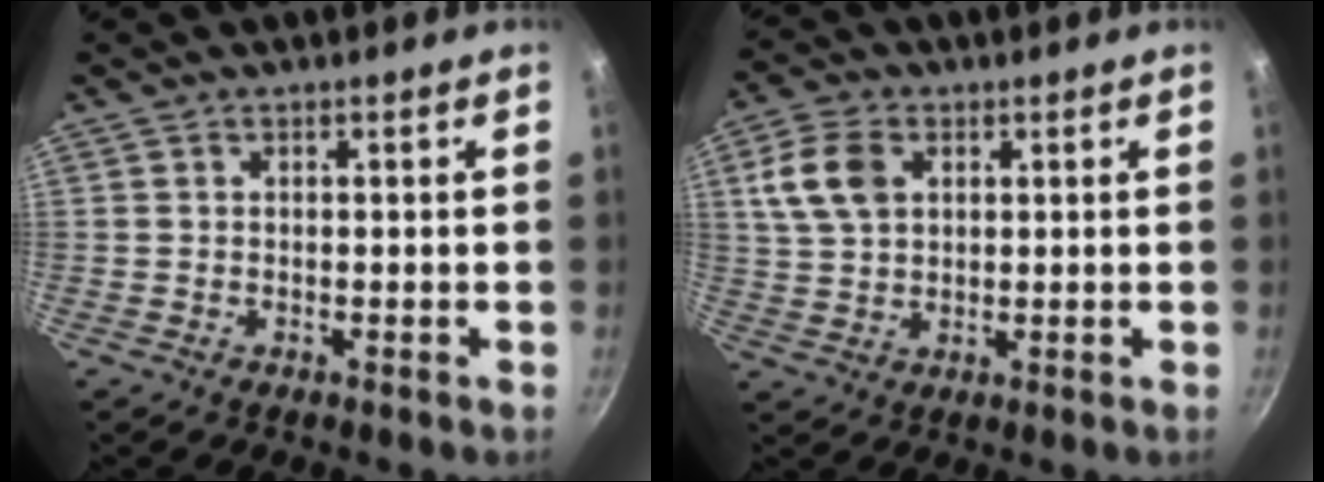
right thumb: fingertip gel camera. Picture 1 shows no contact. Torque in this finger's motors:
{"motor_torque": [0.15, 0.17, 0.29, -0.22, 0.09]}